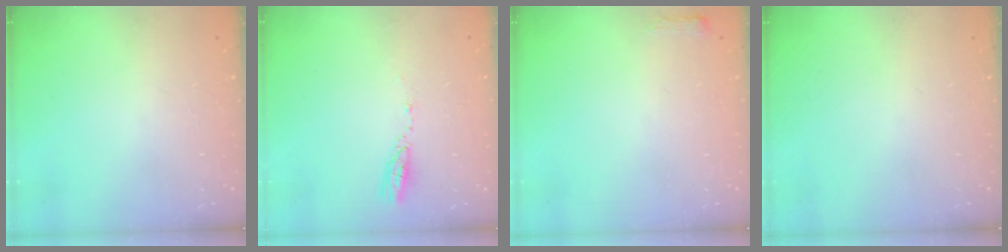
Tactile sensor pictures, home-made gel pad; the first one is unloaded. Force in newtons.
{"total": 3.7, "press": 3.6, "slide": 0.3}
{"total": 2.7, "press": 2.6, "slide": 0.5}
{"total": 0.0}